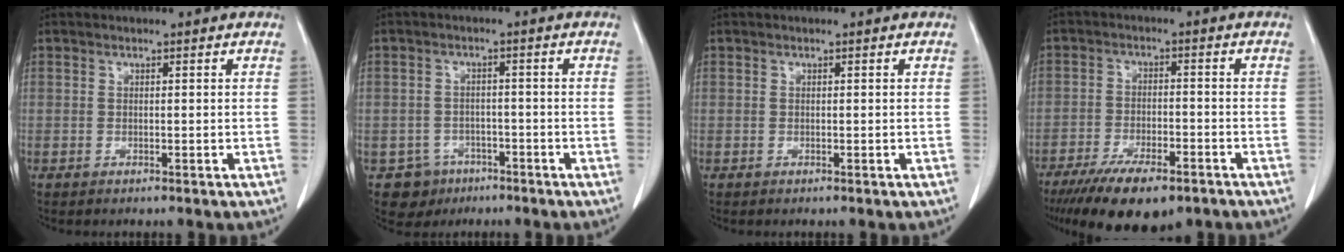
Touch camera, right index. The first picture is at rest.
{"total": 4.9, "force": [-2.6, 4.2, 0.0], "torque": [0.003, 0.012, -0.033]}
{"total": 0.0}
{"total": 12.6, "force": [-8.9, 3.9, 8.0], "torque": [-0.129, -0.017, -0.141]}